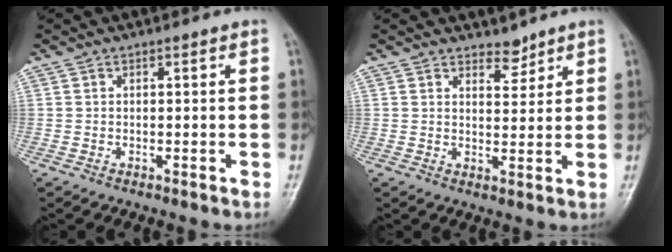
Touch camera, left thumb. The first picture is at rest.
{"total": 3.1, "force": [2.7, 1.4, 0.7], "torque": [0.009, -0.022, 0.042]}